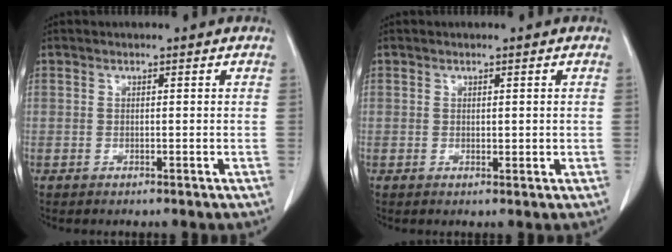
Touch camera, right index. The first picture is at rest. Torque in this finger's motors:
{"motor_torque": [-0.24, 0.50, -0.05, 0.03]}